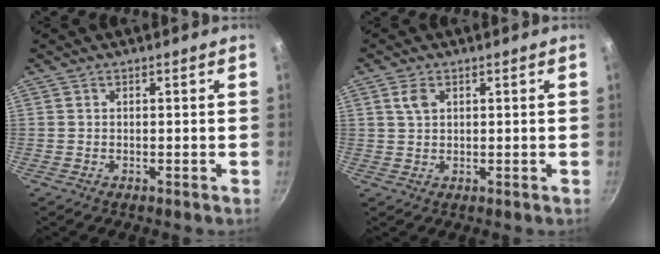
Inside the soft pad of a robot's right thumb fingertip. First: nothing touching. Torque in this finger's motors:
{"motor_torque": [-0.55, 0.51, -0.02, -0.14, 0.03]}